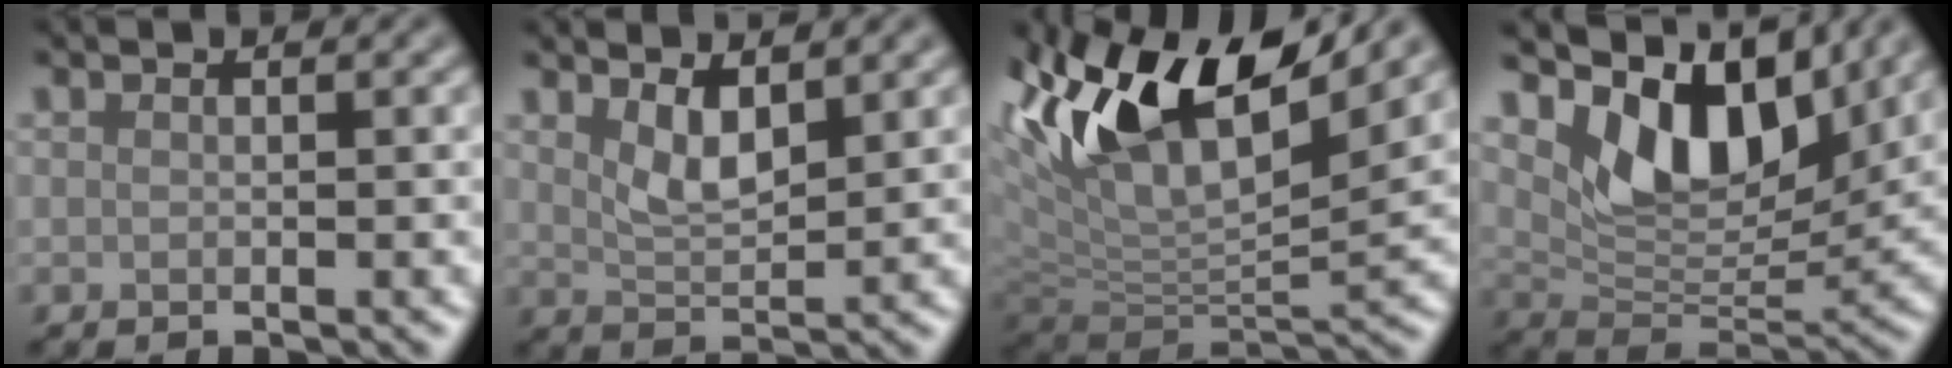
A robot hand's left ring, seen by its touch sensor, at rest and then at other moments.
{"total": 3.0, "force": [1.8, 1.0, 2.2], "torque": [-0.044, -0.011, 0.038]}
{"total": 13.0, "force": [6.6, 5.4, 9.7], "torque": [-0.189, 0.026, 0.121]}
{"total": 9.2, "force": [5.0, 4.8, 6.0], "torque": [-0.100, -0.009, 0.091]}